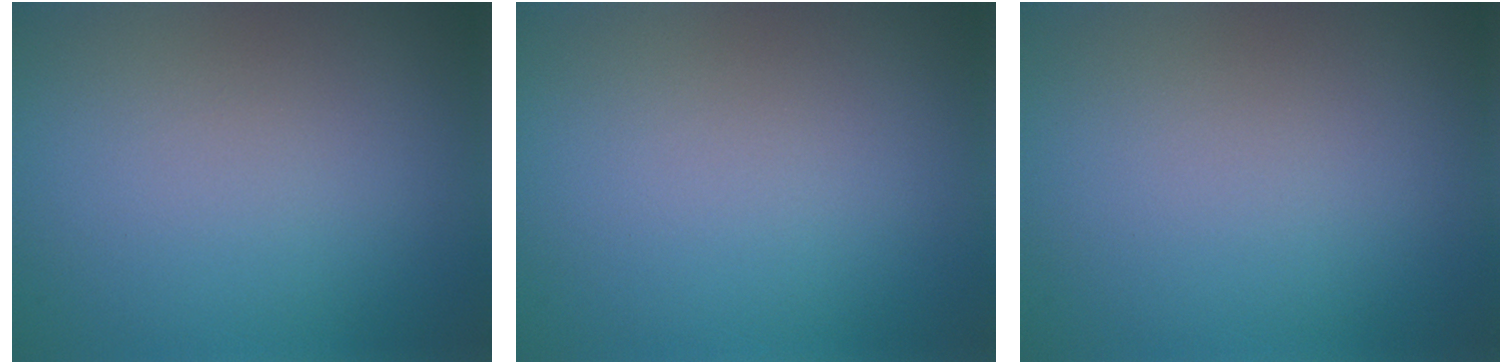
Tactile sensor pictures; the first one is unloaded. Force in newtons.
{"total": 0.0}
{"total": 0.0}